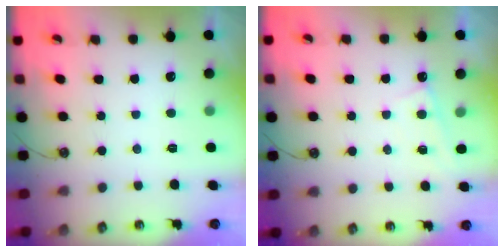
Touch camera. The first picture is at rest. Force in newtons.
{"total": 1.8, "press": 1.8, "slide": 0.3}